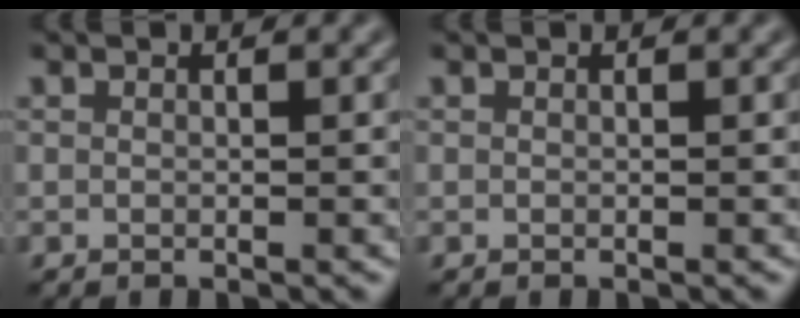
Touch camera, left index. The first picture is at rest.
{"total": 0.0}